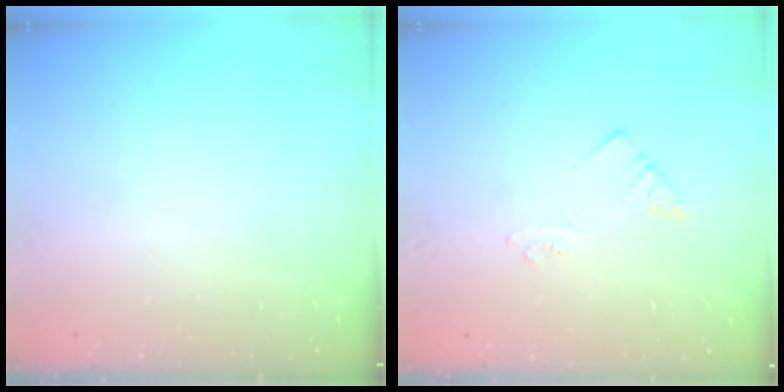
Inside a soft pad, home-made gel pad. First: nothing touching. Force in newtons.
{"total": 1.9, "press": 1.9, "slide": 0.1}